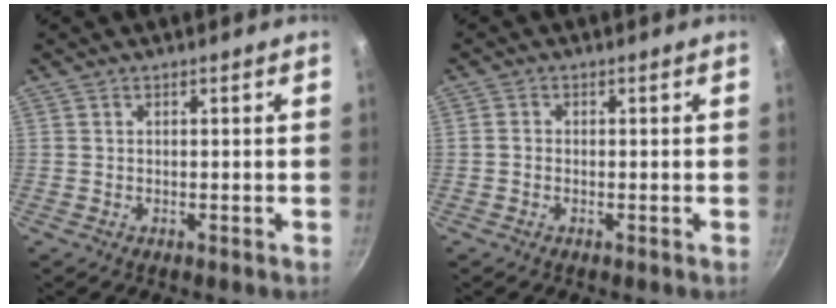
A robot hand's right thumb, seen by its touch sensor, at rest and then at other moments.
{"total": 1.0, "force": [-0.4, 0.8, 0.4], "torque": [-0.005, 0.004, -0.011]}